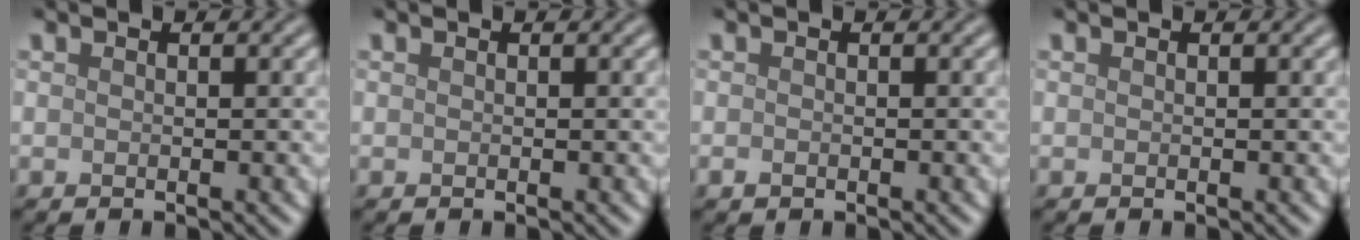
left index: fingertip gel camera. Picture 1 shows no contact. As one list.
[{"total": 0.0}, {"total": 0.5, "force": [-0.3, 0.3, 0.2], "torque": [-0.004, -0.003, -0.006]}, {"total": 0.0}]